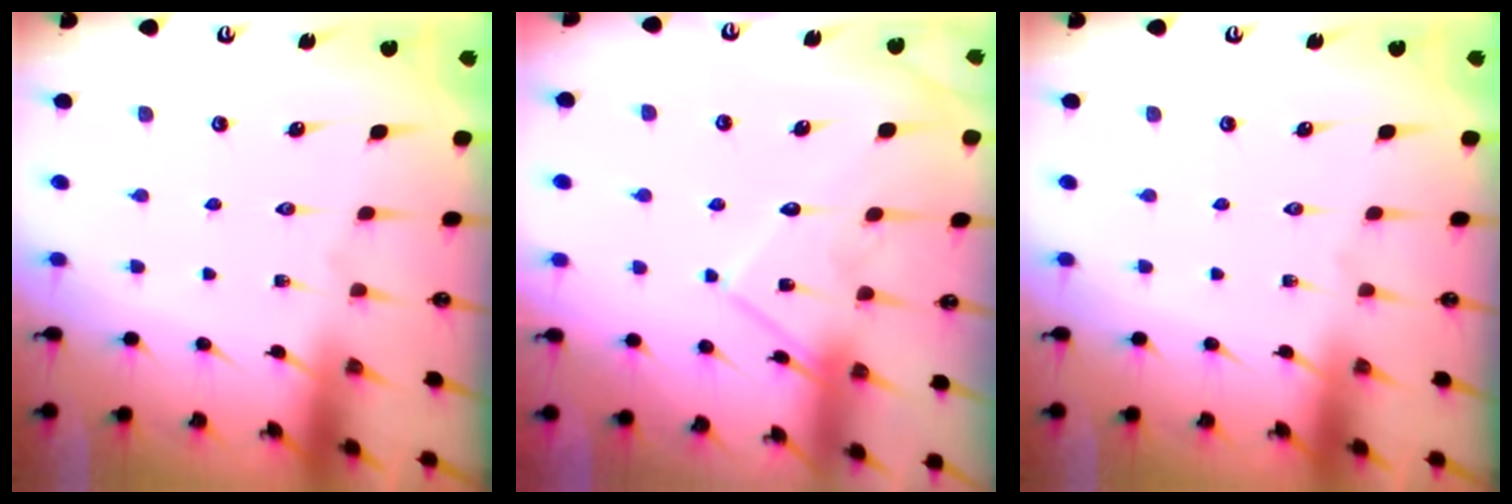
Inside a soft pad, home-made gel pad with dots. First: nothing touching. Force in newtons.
{"total": 12.1, "press": 12.1, "slide": 1.1}
{"total": 0.0}